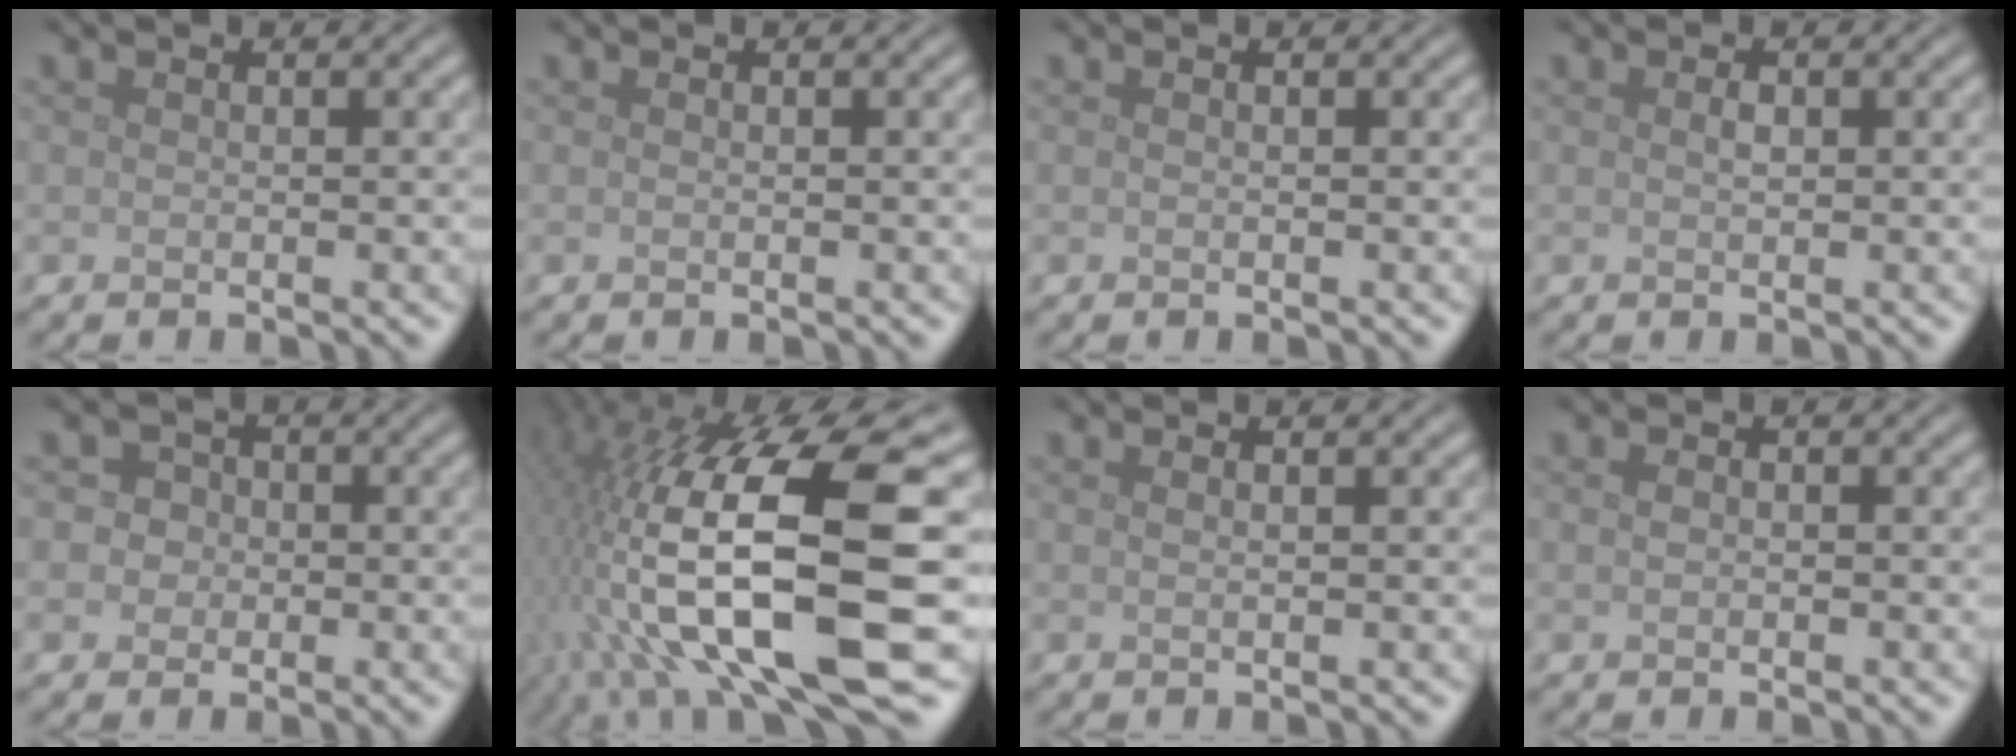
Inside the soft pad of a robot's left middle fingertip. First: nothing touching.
{"total": 0.0}
{"total": 0.0}
{"total": 0.9, "force": [0.2, 0.4, 0.7], "torque": [-0.015, 0.001, 0.004]}
{"total": 3.4, "force": [0.6, 3.1, 1.3], "torque": [0.008, 0.021, -0.012]}
{"total": 17.8, "force": [-2.8, 6.1, 16.4], "torque": [-0.319, -0.021, -0.033]}
{"total": 0.9, "force": [0.3, 0.4, 0.8], "torque": [-0.004, -0.003, -0.002]}
{"total": 0.8, "force": [0.0, 0.6, 0.6], "torque": [-0.011, -0.001, 0.002]}